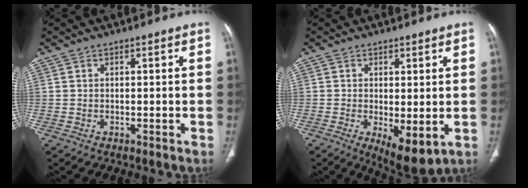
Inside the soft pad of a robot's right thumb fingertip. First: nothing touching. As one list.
[{"total": 7.6, "force": [-1.6, 3.1, 6.7], "torque": [-0.103, -0.023, -0.017]}]